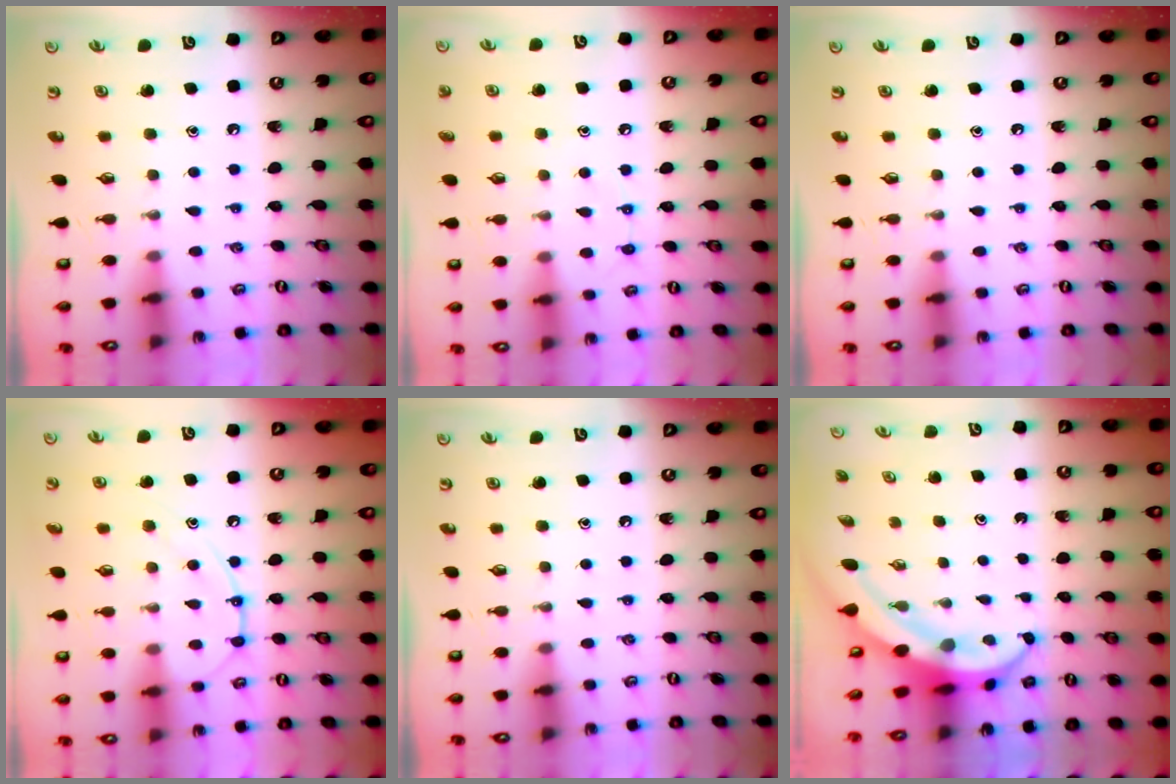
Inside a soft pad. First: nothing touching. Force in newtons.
{"total": 7.3, "press": 7.2, "slide": 0.7}
{"total": 0.0}
{"total": 11.1, "press": 11.0, "slide": 1.1}
{"total": 0.0}
{"total": 5.2, "press": 5.2, "slide": 0.6}